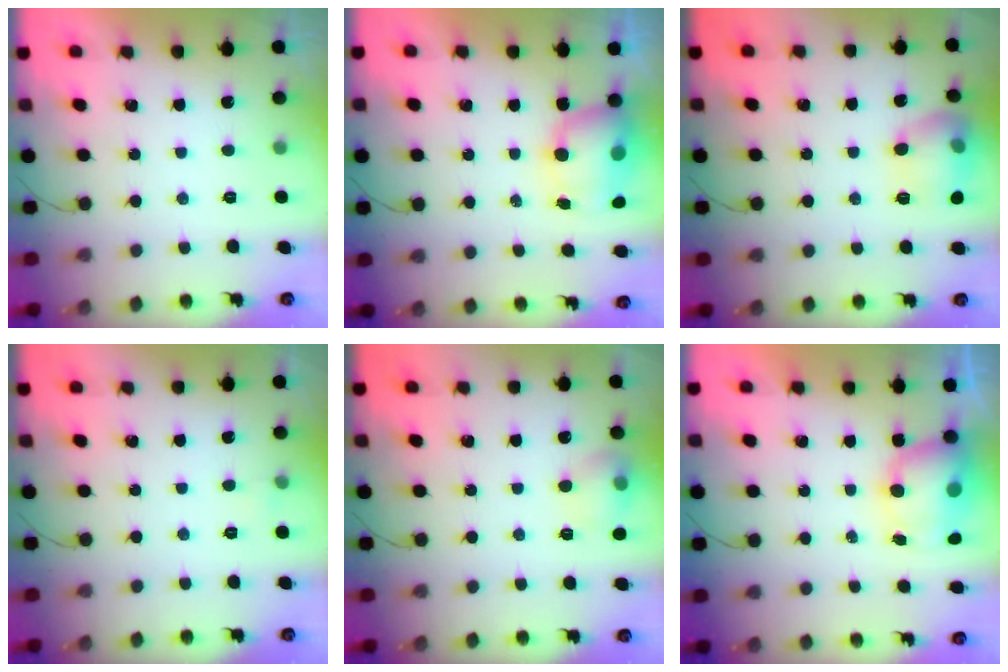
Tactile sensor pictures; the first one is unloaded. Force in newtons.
{"total": 8.0, "press": 7.7, "slide": 2.2}
{"total": 12.8, "press": 12.7, "slide": 1.1}
{"total": 2.5, "press": 2.3, "slide": 1.1}
{"total": 9.5, "press": 9.4, "slide": 1.3}
{"total": 8.4, "press": 8.1, "slide": 2.3}